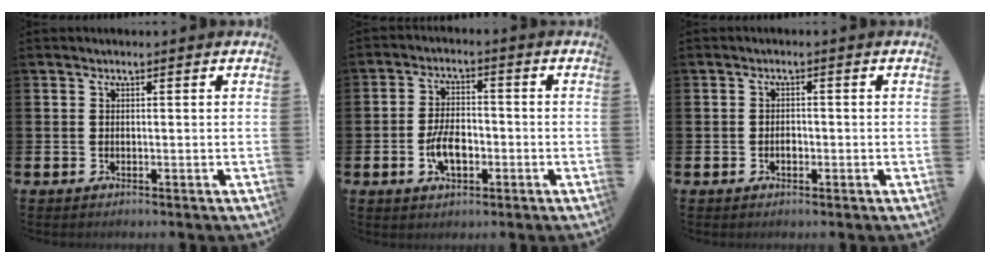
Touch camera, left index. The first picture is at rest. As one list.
[{"total": 5.5, "force": [-1.6, 2.9, 4.4], "torque": [-0.082, 0.007, -0.029]}, {"total": 1.3, "force": [-0.4, 0.9, 0.9], "torque": [-0.009, 0.000, -0.011]}]